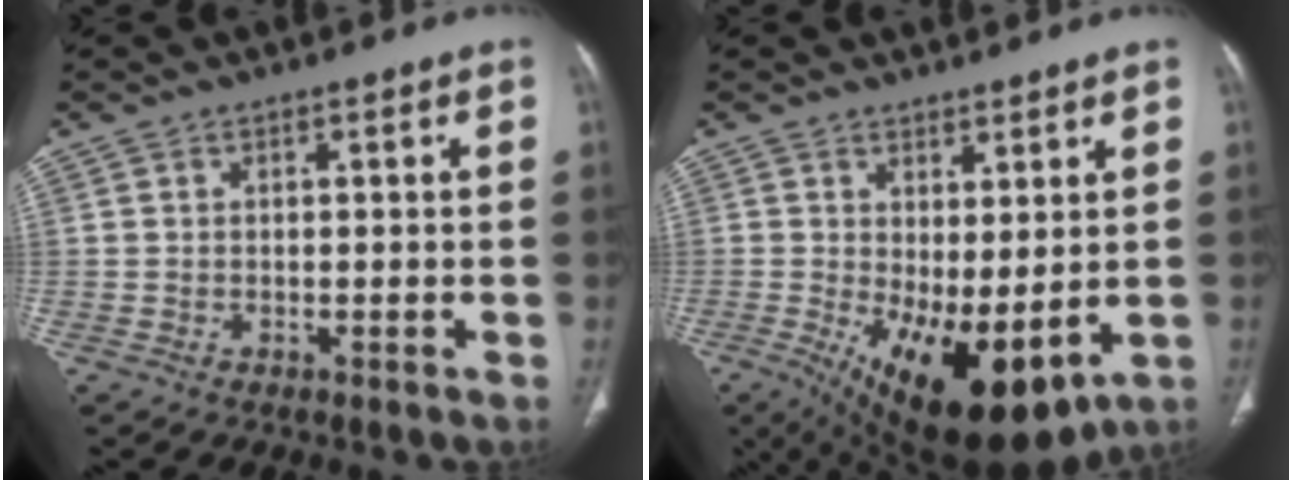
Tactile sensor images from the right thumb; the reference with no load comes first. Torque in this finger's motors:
{"motor_torque": [-0.01, 1.47, 0.35, -0.17, 0.19]}